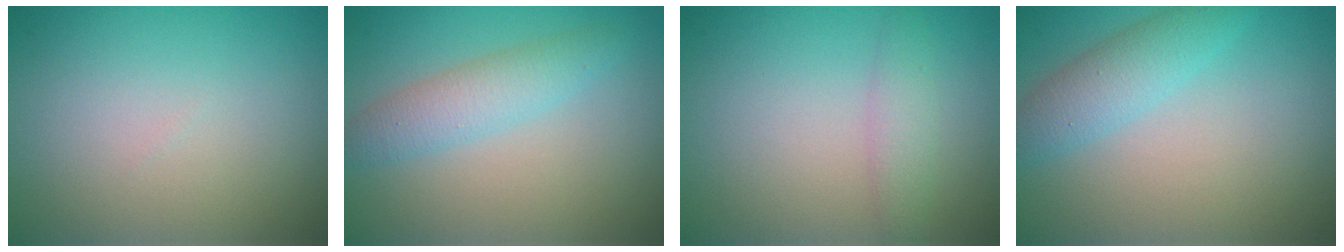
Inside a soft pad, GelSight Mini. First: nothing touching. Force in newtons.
{"total": 2.9, "press": 2.9, "slide": 0.0}
{"total": 1.8, "press": 1.8, "slide": 0.1}
{"total": 3.1, "press": 3.1, "slide": 0.2}